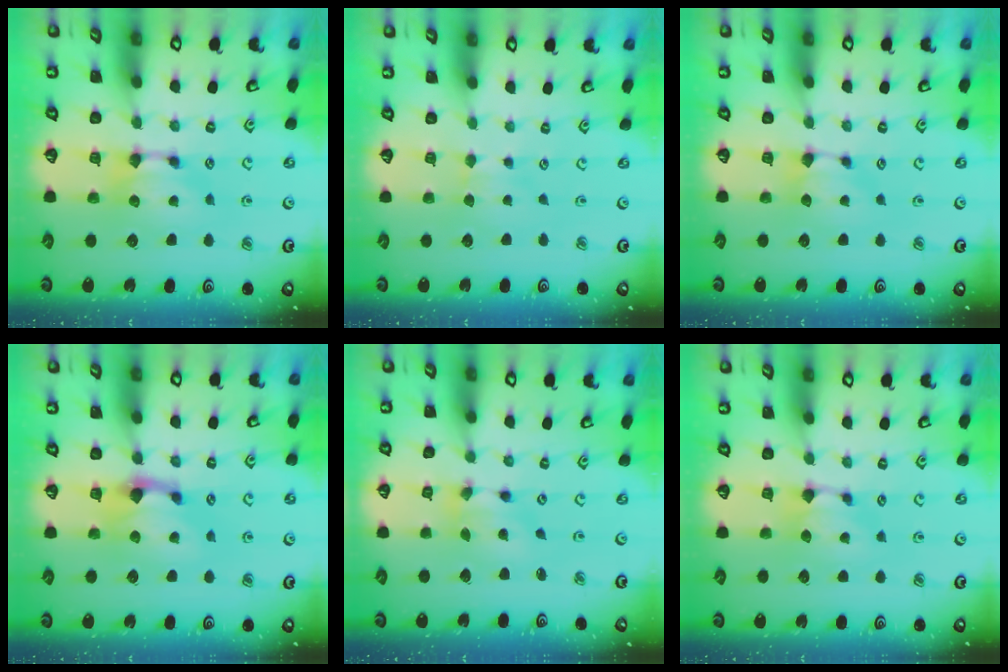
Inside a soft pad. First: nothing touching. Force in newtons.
{"total": 1.9, "press": 1.8, "slide": 0.4}
{"total": 0.8, "press": 0.7, "slide": 0.5}
{"total": 1.2, "press": 0.5, "slide": 1.1}
{"total": 3.7, "press": 3.3, "slide": 1.6}
{"total": 0.9, "press": 0.7, "slide": 0.6}